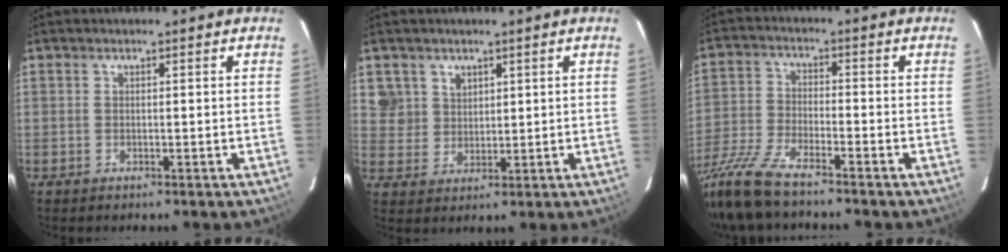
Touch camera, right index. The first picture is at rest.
{"total": 6.0, "force": [2.9, 5.1, 0.8], "torque": [-0.003, 0.016, 0.061]}
{"total": 13.5, "force": [-11.0, 2.5, 7.4], "torque": [-0.169, -0.031, -0.218]}